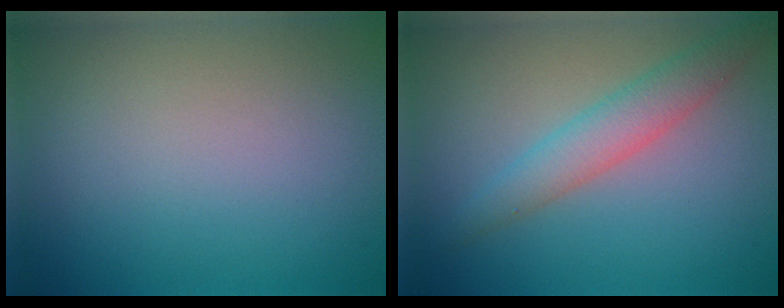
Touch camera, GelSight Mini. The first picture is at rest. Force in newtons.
{"total": 3.2, "press": 3.2, "slide": 0.1}